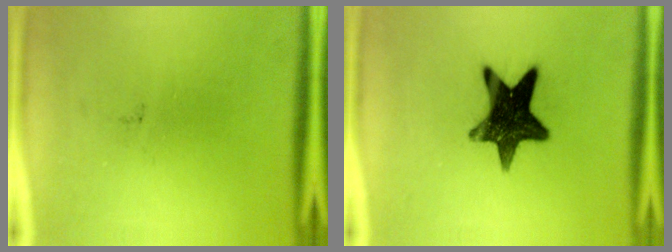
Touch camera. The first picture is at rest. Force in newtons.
{"total": 14.5}